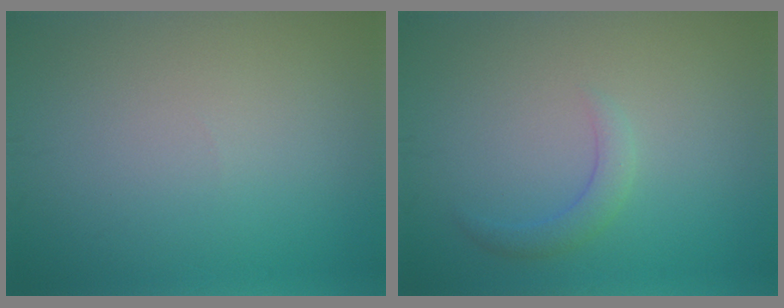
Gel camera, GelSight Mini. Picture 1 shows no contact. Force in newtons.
{"total": 1.7, "press": 1.7, "slide": 0.1}